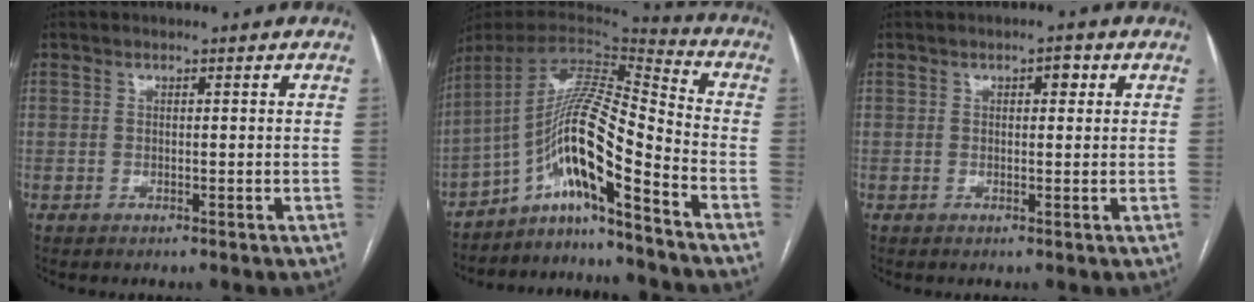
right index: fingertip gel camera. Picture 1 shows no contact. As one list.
[{"total": 14.6, "force": [-8.7, -0.3, 11.7], "torque": [-0.210, 0.019, -0.155]}, {"total": 1.8, "force": [0.7, 0.8, 1.4], "torque": [-0.020, 0.008, 0.009]}]